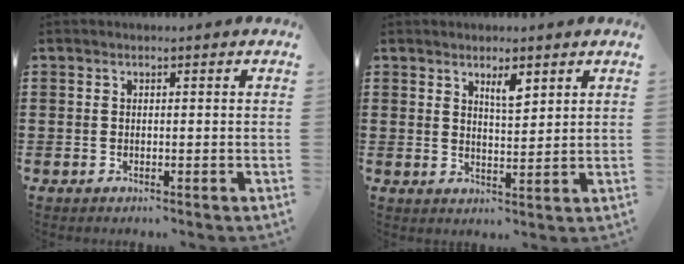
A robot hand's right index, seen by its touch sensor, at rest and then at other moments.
{"total": 3.4, "force": [2.4, 1.0, 2.2], "torque": [-0.032, -0.002, 0.038]}